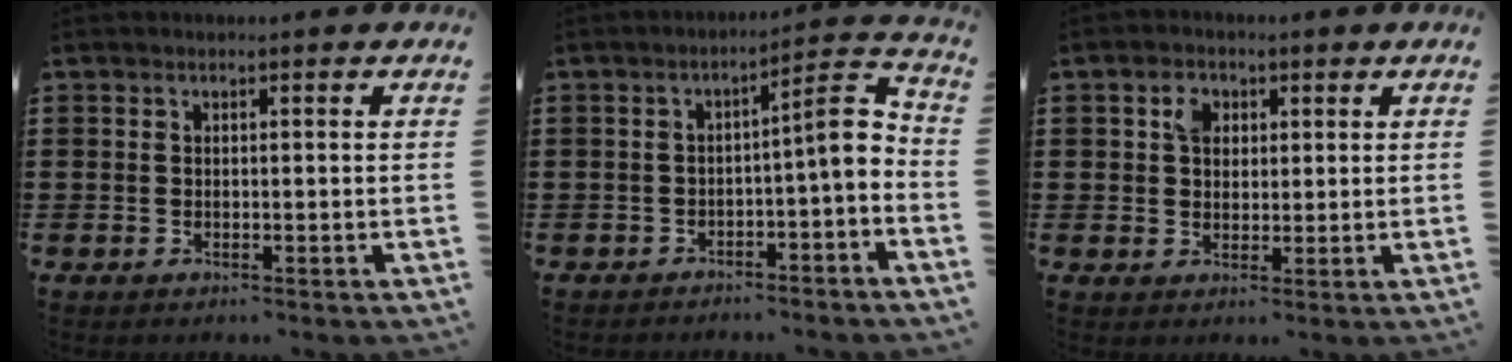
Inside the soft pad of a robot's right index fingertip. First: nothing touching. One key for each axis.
{"total": 6.2, "fx": -1.5, "fy": 1.2, "fz": 5.9, "tx": -0.093, "ty": -0.006, "tz": -0.035}
{"total": 3.4, "fx": 1.4, "fy": 2.5, "fz": 1.8, "tx": -0.046, "ty": 0.010, "tz": 0.024}